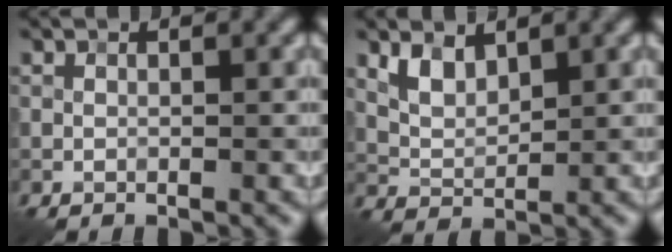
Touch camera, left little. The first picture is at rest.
{"total": 2.7, "force": [1.6, 1.4, 1.6], "torque": [-0.037, -0.003, 0.035]}